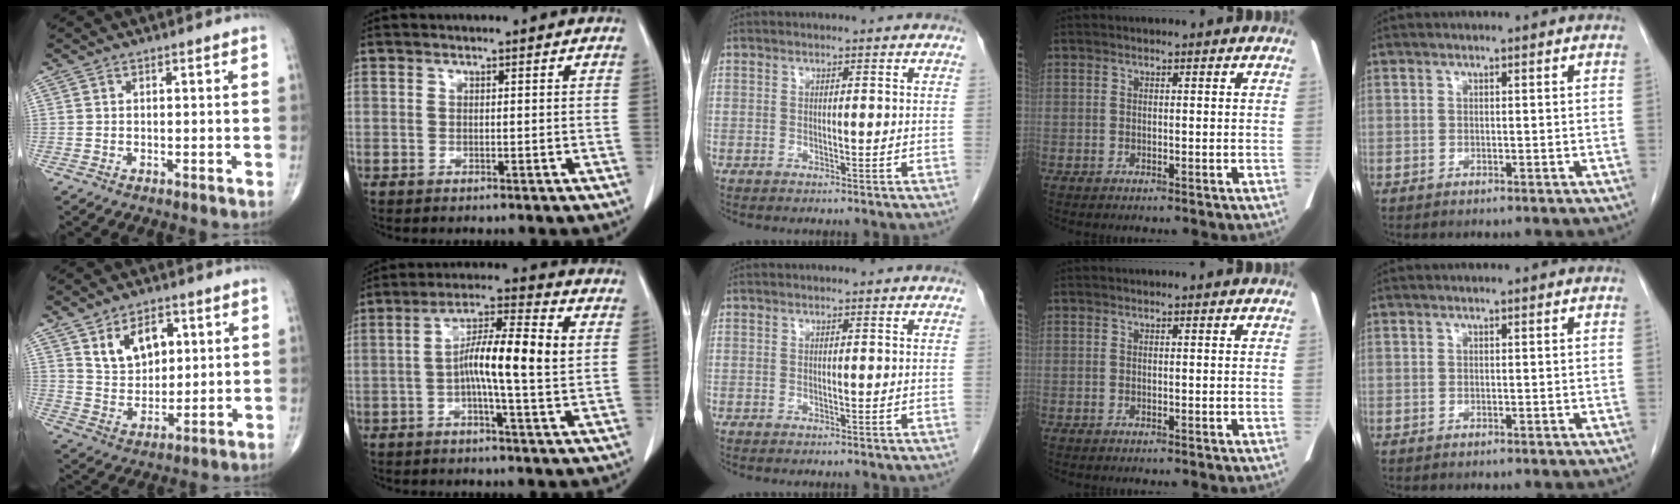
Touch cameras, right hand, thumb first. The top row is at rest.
{"thumb": {"total": 10.2, "force": [4.1, 6.7, 6.5], "torque": [-0.080, -0.022, 0.080]}, "index": {"total": 11.1, "force": [0.4, 0.8, 11.1], "torque": [-0.194, 0.019, -0.002]}}